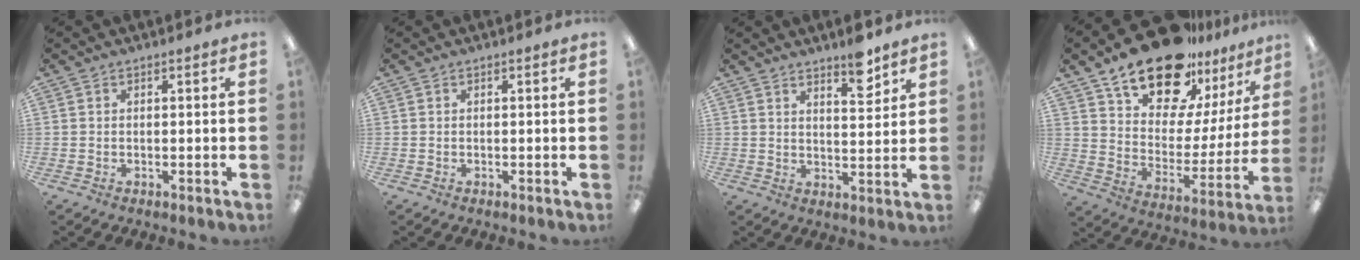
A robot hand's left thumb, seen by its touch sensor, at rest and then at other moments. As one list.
[{"total": 0.0}, {"total": 7.1, "force": [5.5, 2.2, 3.9], "torque": [-0.035, -0.038, 0.088]}, {"total": 21.0, "force": [16.7, 9.3, 8.6], "torque": [-0.152, -0.116, 0.297]}]